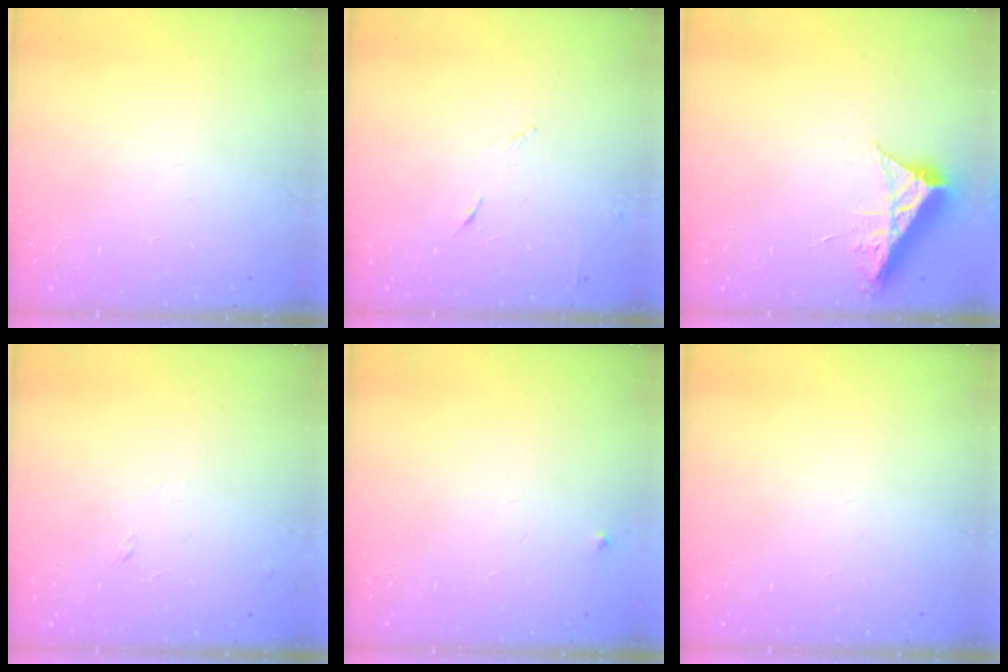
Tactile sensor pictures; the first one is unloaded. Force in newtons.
{"total": 4.8, "press": 4.7, "slide": 0.8}
{"total": 8.2, "press": 8.2, "slide": 0.3}
{"total": 5.8, "press": 5.7, "slide": 0.8}
{"total": 2.7, "press": 2.7, "slide": 0.3}
{"total": 0.0}